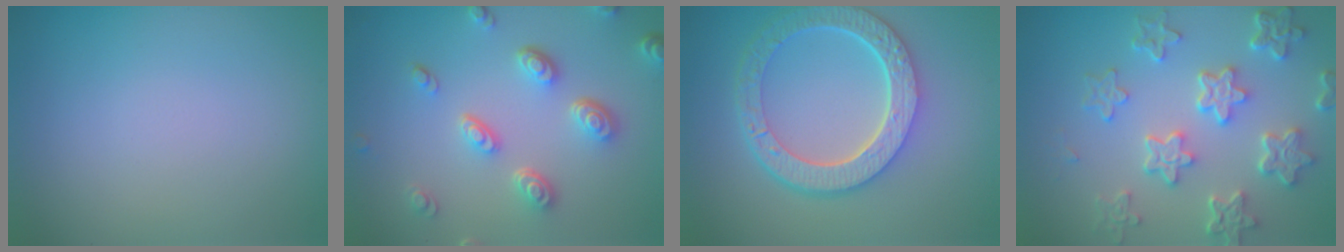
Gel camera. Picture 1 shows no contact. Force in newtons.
{"total": 4.5, "press": 3.6, "slide": 2.8}
{"total": 6.5, "press": 5.0, "slide": 4.1}
{"total": 6.0, "press": 4.7, "slide": 3.7}